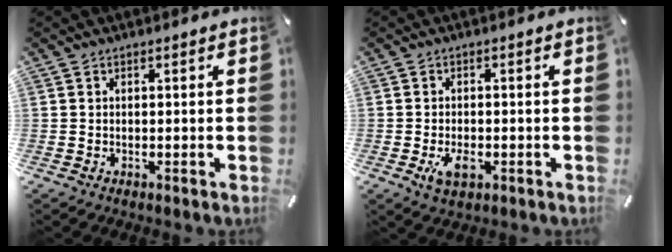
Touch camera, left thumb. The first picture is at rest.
{"total": 4.3, "force": [-1.5, 2.5, 3.2], "torque": [-0.071, 0.002, -0.027]}